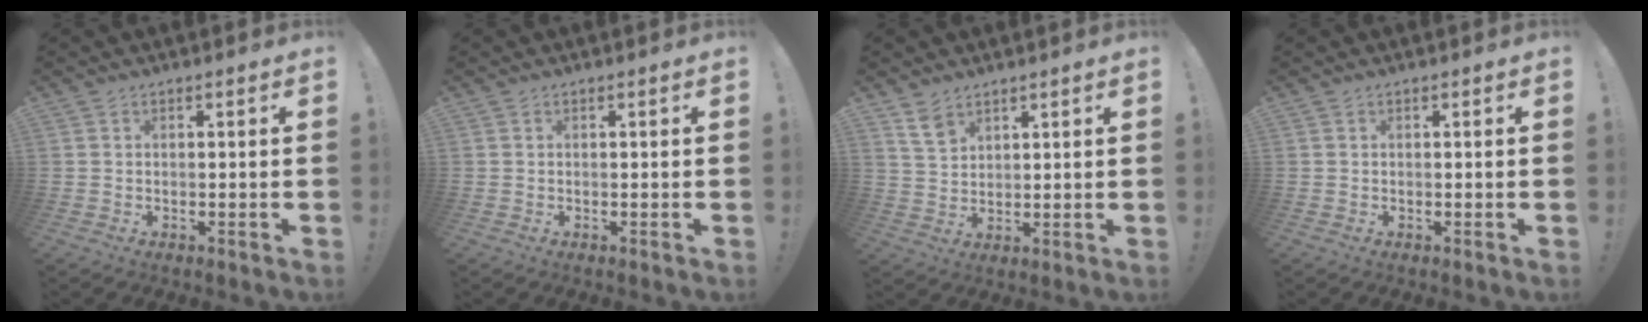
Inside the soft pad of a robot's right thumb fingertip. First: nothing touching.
{"total": 0.0}
{"total": 5.8, "force": [4.3, 3.3, 2.0], "torque": [-0.034, -0.022, 0.082]}
{"total": 0.0}